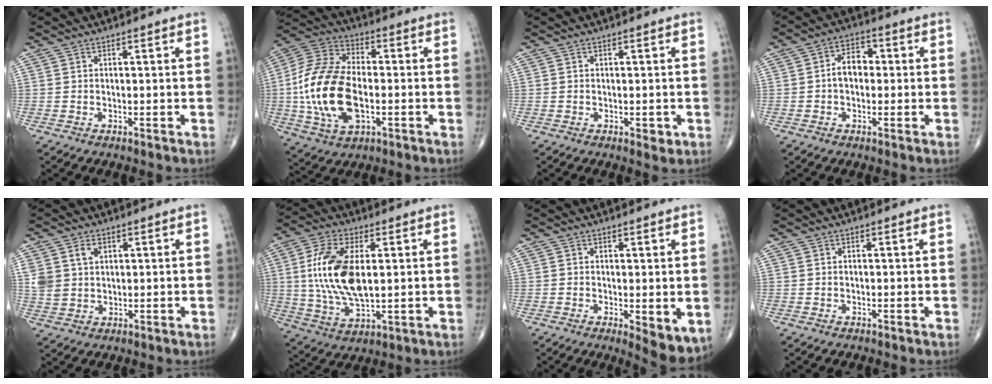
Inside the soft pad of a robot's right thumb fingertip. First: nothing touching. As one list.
[{"total": 19.7, "force": [-2.5, 11.3, 16.0], "torque": [-0.329, 0.014, -0.045]}, {"total": 1.7, "force": [-0.4, 0.9, 1.3], "torque": [-0.013, -0.002, -0.005]}, {"total": 5.8, "force": [-0.2, 4.0, 4.2], "torque": [-0.055, 0.021, -0.012]}, {"total": 5.7, "force": [2.2, 4.2, 3.2], "torque": [-0.054, -0.003, 0.049]}, {"total": 15.1, "force": [1.9, 7.3, 13.1], "torque": [-0.262, -0.010, 0.040]}, {"total": 6.1, "force": [-1.0, 2.3, 5.5], "torque": [-0.072, -0.018, -0.010]}, {"total": 0.0}]